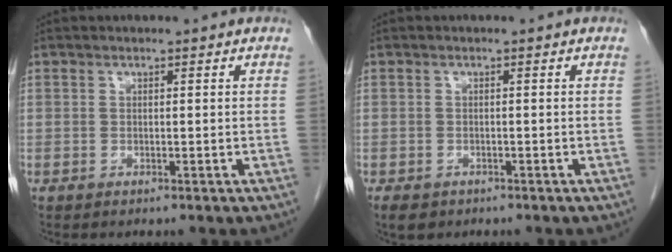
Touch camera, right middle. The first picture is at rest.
{"total": 3.3, "force": [-2.4, 1.9, 1.2], "torque": [-0.021, -0.005, -0.032]}